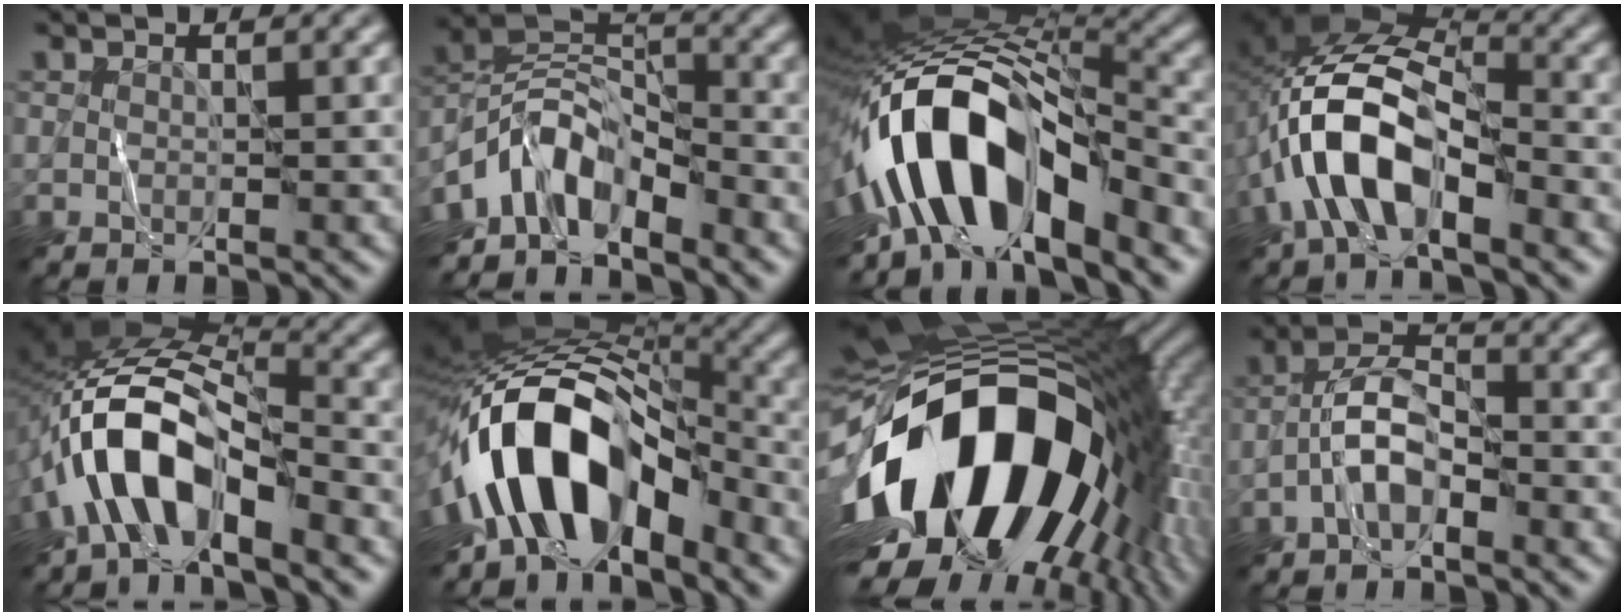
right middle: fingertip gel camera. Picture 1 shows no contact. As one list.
[{"total": 5.8, "force": [-4.3, 2.7, 2.9], "torque": [-0.040, 0.004, -0.094]}, {"total": 14.0, "force": [-5.7, 6.5, 11.0], "torque": [-0.179, 0.011, -0.104]}, {"total": 9.7, "force": [-3.9, 5.1, 7.3], "torque": [-0.146, 0.007, -0.079]}, {"total": 9.0, "force": [-4.6, 4.4, 6.3], "torque": [-0.118, 0.010, -0.092]}, {"total": 13.0, "force": [-5.5, 6.9, 9.5], "torque": [-0.153, 0.010, -0.103]}, {"total": 18.9, "force": [-2.6, 11.3, 15.0], "torque": [-0.270, -0.012, -0.052]}, {"total": 3.8, "force": [-2.0, 1.6, 2.8], "torque": [-0.048, 0.015, -0.047]}]